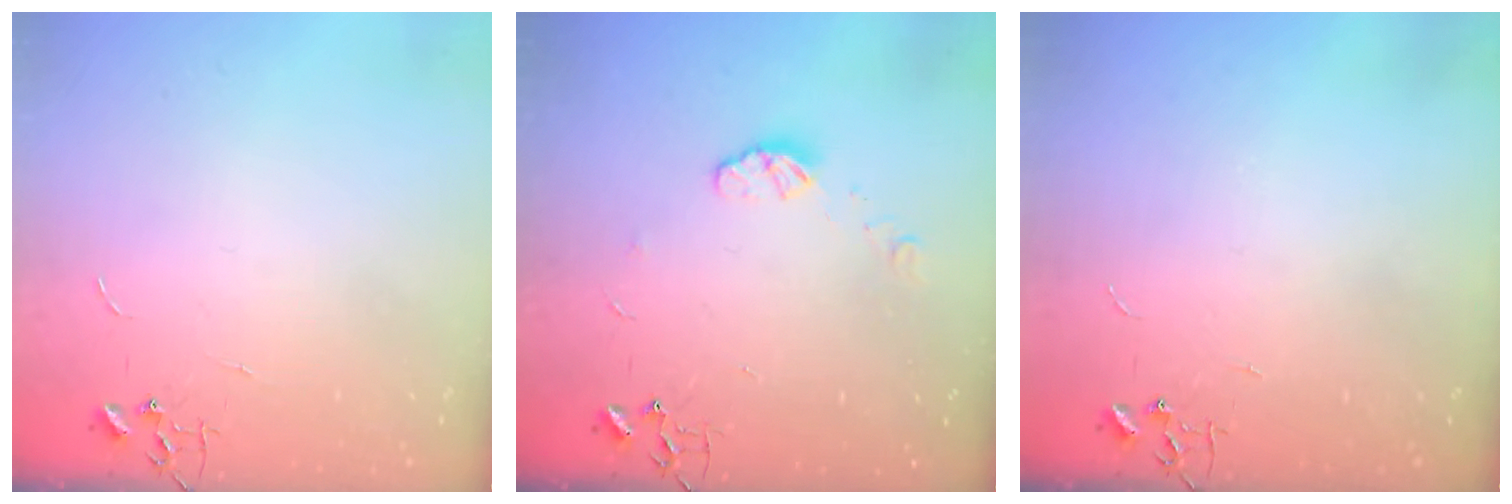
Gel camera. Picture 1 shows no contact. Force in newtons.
{"total": 5.8, "press": 5.8, "slide": 0.5}
{"total": 0.0}